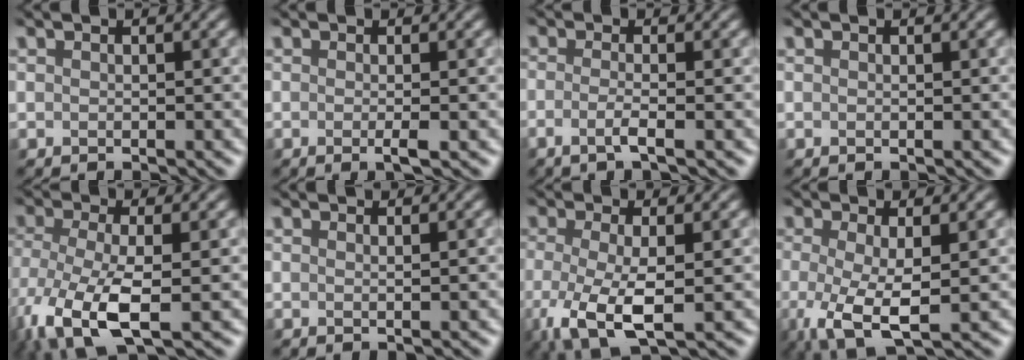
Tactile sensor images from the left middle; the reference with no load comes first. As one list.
[{"total": 1.3, "force": [-0.3, 0.1, 1.3], "torque": [-0.025, -0.006, -0.008]}, {"total": 2.1, "force": [-0.7, 0.5, 1.9], "torque": [-0.034, -0.001, -0.026]}, {"total": 0.0}, {"total": 8.0, "force": [-3.0, 3.4, 6.7], "torque": [-0.159, -0.016, -0.062]}, {"total": 1.0, "force": [0.7, 0.2, 0.7], "torque": [-0.012, -0.005, -0.006]}, {"total": 5.6, "force": [-1.3, 2.0, 5.1], "torque": [-0.124, -0.015, -0.025]}, {"total": 5.0, "force": [-0.6, 1.7, 4.7], "torque": [-0.107, -0.014, -0.011]}]